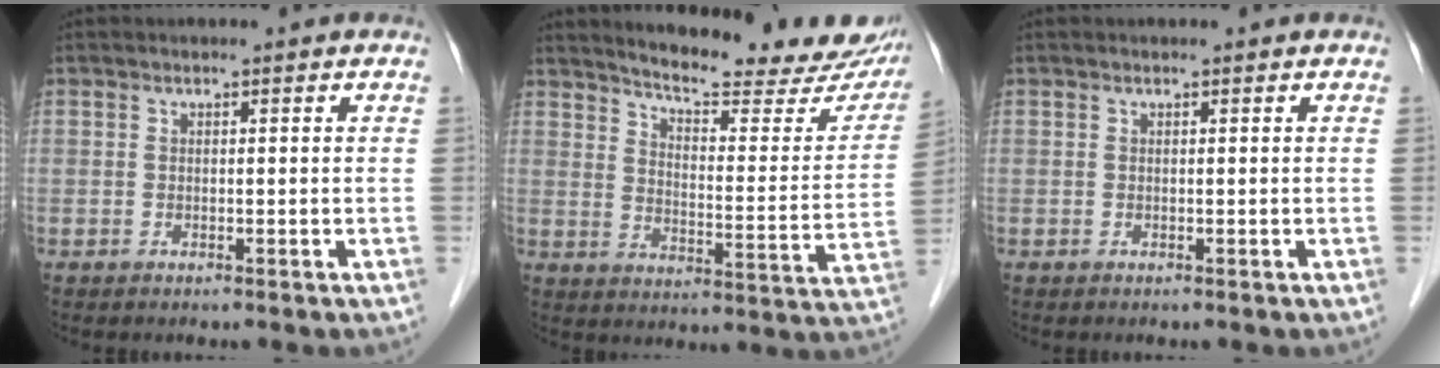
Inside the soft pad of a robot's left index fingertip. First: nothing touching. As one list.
[{"total": 21.1, "force": [19.0, 3.4, 8.6], "torque": [-0.111, -0.060, 0.233]}, {"total": 0.0}]